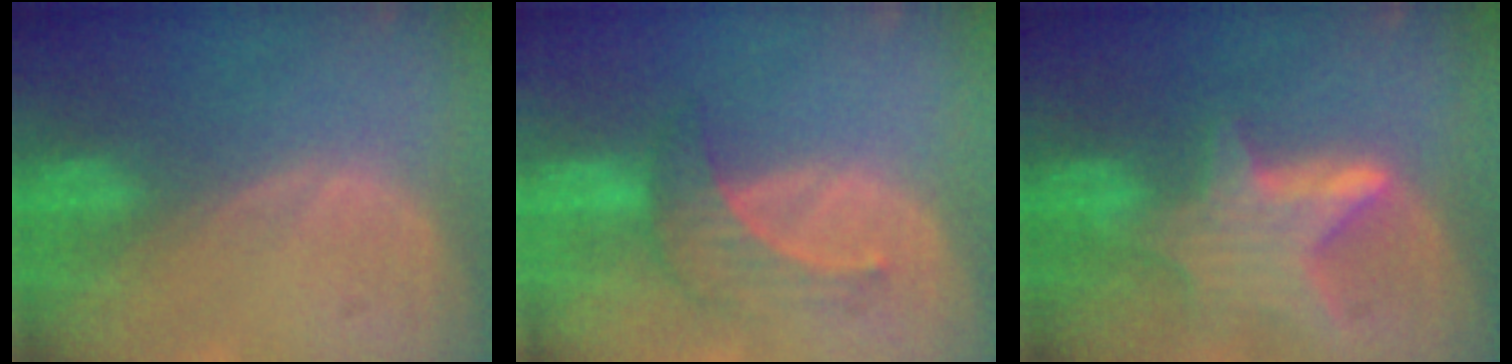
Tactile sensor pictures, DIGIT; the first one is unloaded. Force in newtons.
{"total": 4.5, "press": 4.5, "slide": 0.4}
{"total": 6.8, "press": 6.6, "slide": 1.7}